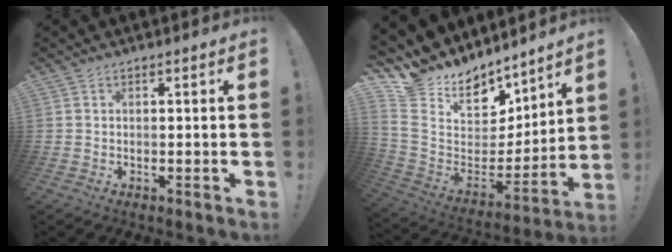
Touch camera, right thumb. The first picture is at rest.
{"total": 13.4, "force": [10.5, 7.9, 2.8], "torque": [-0.050, -0.101, 0.214]}